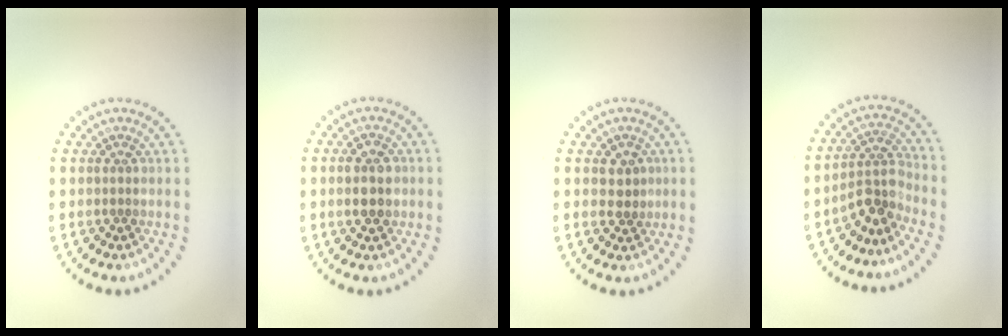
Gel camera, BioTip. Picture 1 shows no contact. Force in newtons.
{"total": 2.7, "press": 2.7, "slide": 0.1}
{"total": 1.8, "press": 1.7, "slide": 0.6}
{"total": 3.3, "press": 2.3, "slide": 2.3}